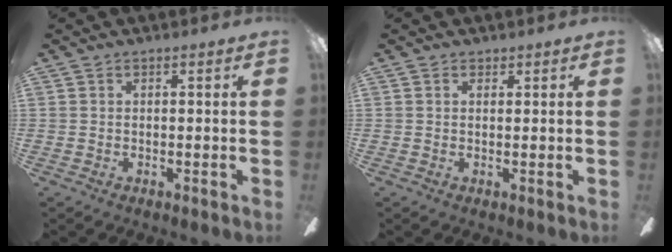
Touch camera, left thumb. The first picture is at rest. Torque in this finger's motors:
{"motor_torque": [-0.08, -0.12, 0.34, -0.33, -0.03]}